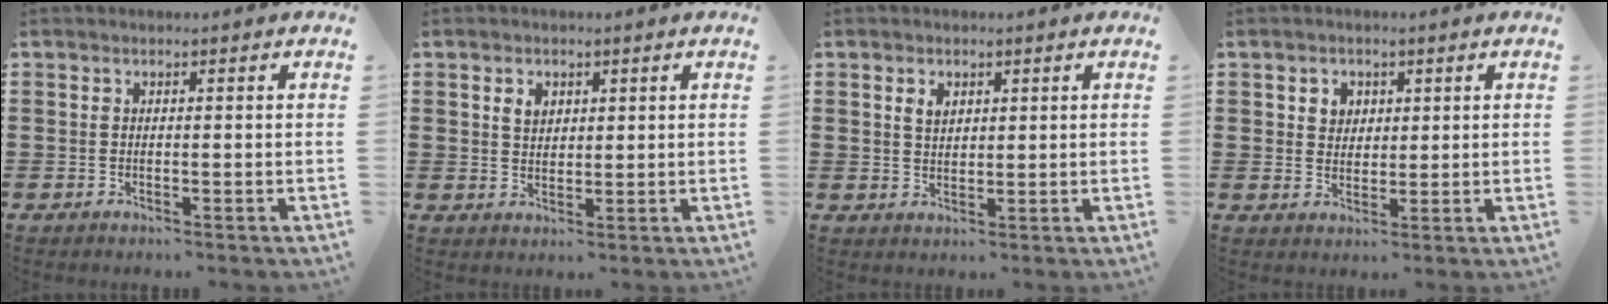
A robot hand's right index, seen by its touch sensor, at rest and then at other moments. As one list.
[{"total": 2.5, "force": [1.1, 1.9, 1.2], "torque": [-0.030, 0.007, 0.021]}, {"total": 2.2, "force": [1.1, 1.5, 1.2], "torque": [-0.029, 0.007, 0.020]}, {"total": 2.8, "force": [1.2, 2.5, 0.5], "torque": [-0.022, 0.012, 0.020]}]